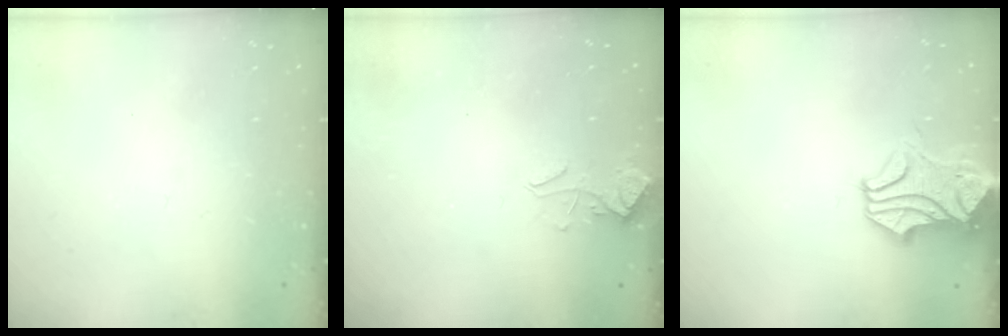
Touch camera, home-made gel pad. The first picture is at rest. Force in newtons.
{"total": 2.5, "press": 2.5, "slide": 0.4}
{"total": 2.0, "press": 1.3, "slide": 1.5}